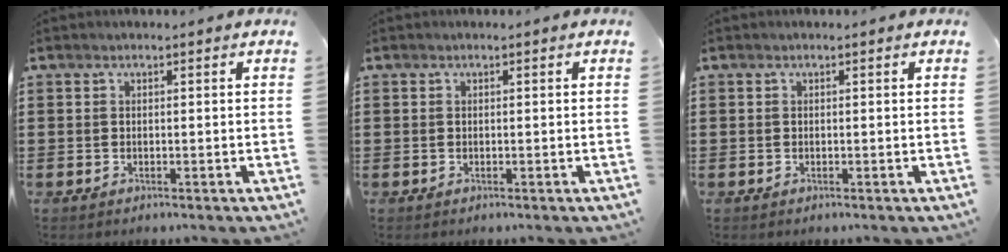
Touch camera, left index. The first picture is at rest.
{"total": 0.0}
{"total": 0.0}